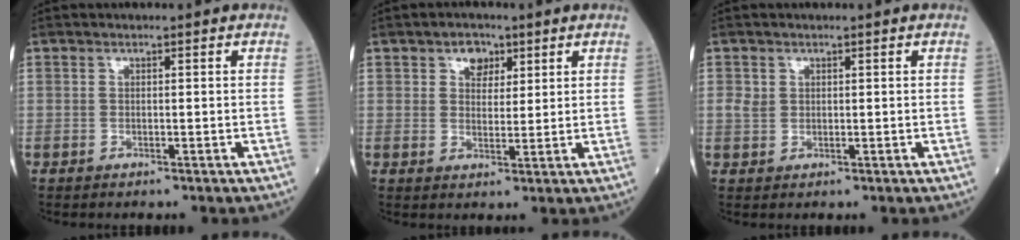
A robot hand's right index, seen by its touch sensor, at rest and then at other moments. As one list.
[{"total": 3.6, "force": [1.9, 2.5, 1.7], "torque": [-0.024, 0.007, 0.031]}, {"total": 1.6, "force": [0.6, 1.4, 0.6], "torque": [-0.012, 0.007, 0.012]}]